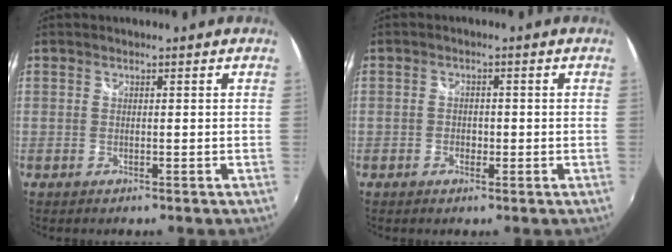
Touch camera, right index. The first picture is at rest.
{"total": 2.0, "force": [-0.6, 1.7, 0.9], "torque": [-0.015, 0.001, -0.011]}